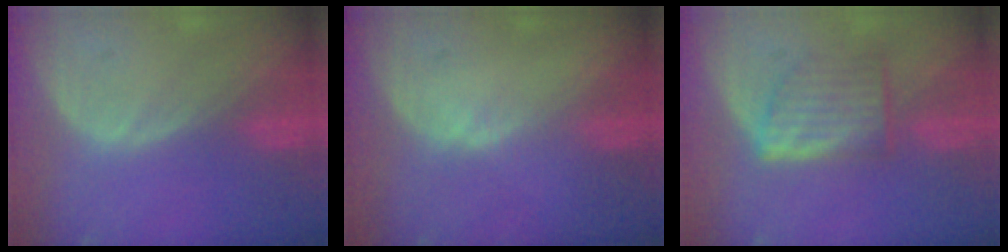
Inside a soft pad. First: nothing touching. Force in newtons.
{"total": 1.0, "press": 0.7, "slide": 0.6}
{"total": 6.2, "press": 5.9, "slide": 1.9}